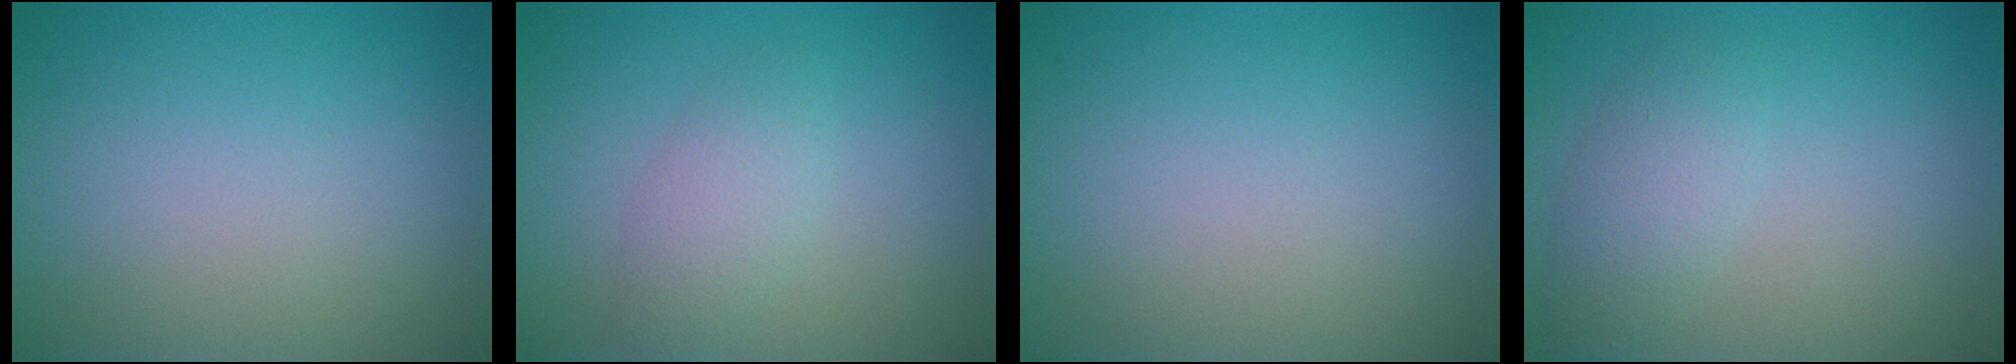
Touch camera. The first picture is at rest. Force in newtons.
{"total": 2.4, "press": 2.4, "slide": 0.1}
{"total": 0.0}
{"total": 2.6, "press": 2.6, "slide": 0.2}